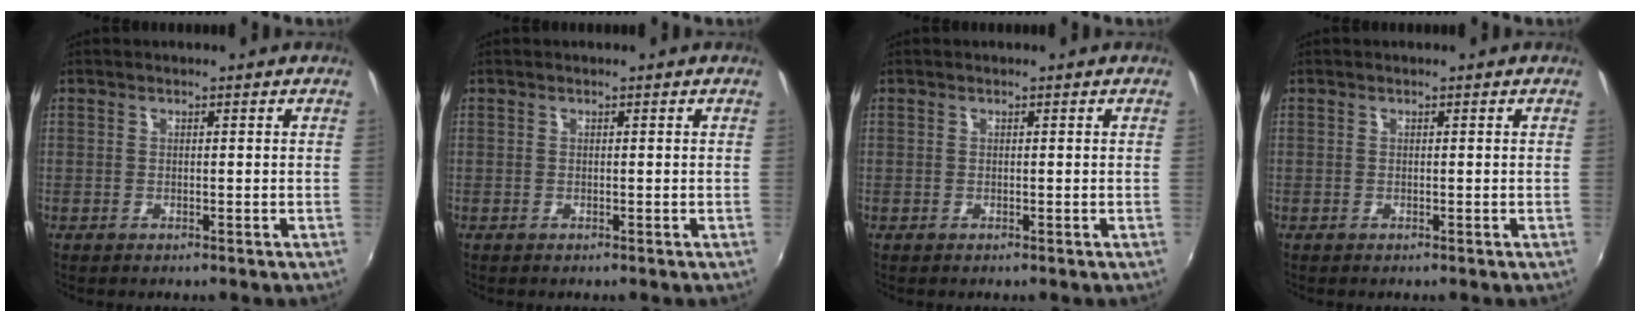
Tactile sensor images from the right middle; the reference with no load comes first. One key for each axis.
{"total": 0.0}
{"total": 0.0}
{"total": 0.0}